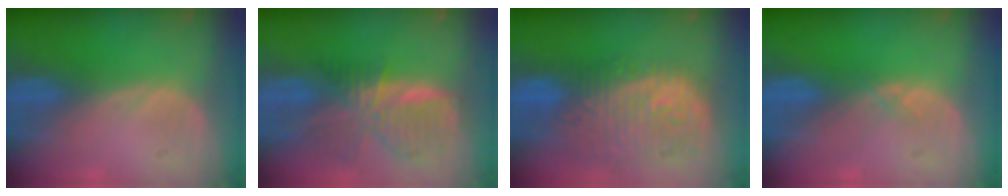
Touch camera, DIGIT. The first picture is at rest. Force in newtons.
{"total": 8.7, "press": 7.5, "slide": 4.3}
{"total": 12.2, "press": 10.9, "slide": 5.6}
{"total": 0.6, "press": 0.5, "slide": 0.2}